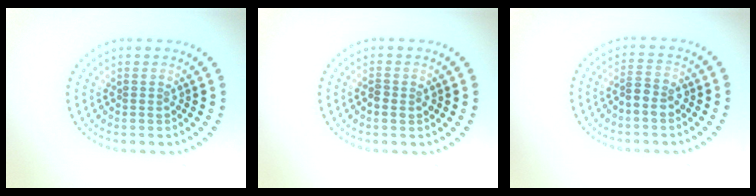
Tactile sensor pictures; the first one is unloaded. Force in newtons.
{"total": 1.1, "press": 1.1, "slide": 0.1}
{"total": 2.0, "press": 1.9, "slide": 0.7}